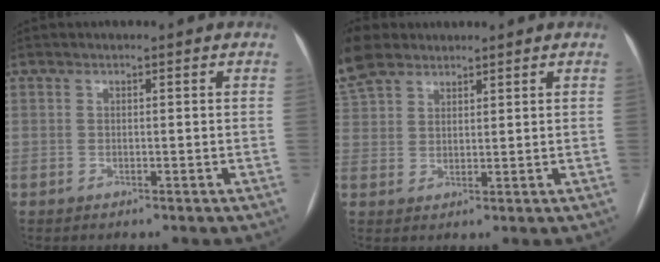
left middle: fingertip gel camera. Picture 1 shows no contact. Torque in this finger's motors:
{"motor_torque": [0.54, -0.17, 1.05, 0.21]}